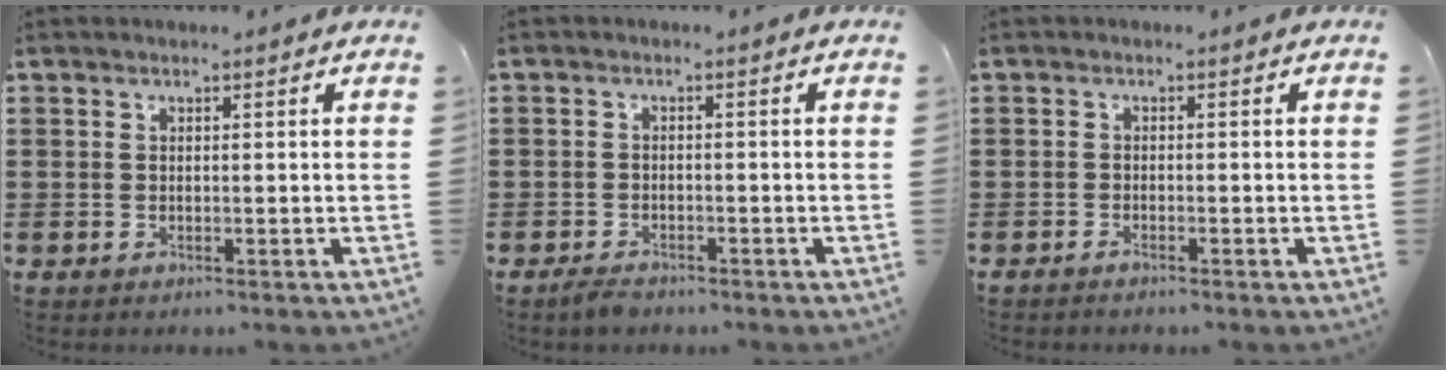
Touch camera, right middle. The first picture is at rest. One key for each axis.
{"total": 1.7, "fx": -1.6, "fy": 0.7, "fz": 0.2, "tx": -0.008, "ty": 0.004, "tz": -0.033}
{"total": 0.9, "fx": -0.8, "fy": 0.0, "fz": 0.3, "tx": -0.007, "ty": -0.002, "tz": -0.016}